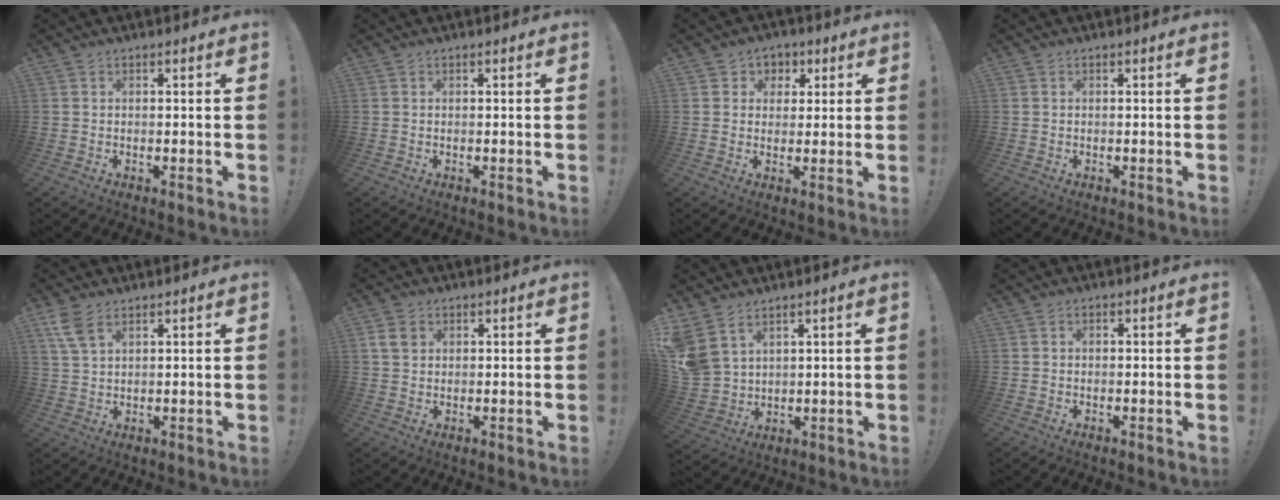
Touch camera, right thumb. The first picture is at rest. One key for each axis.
{"total": 0.0}
{"total": 4.9, "fx": 0.7, "fy": 4.8, "fz": 0.9, "tx": 0.002, "ty": -0.002, "tz": 0.012}
{"total": 0.0}
{"total": 6.4, "fx": 3.8, "fy": 2.9, "fz": 4.2, "tx": -0.080, "ty": -0.009, "tz": 0.074}
{"total": 4.9, "fx": 1.6, "fy": 3.6, "fz": 2.8, "tx": -0.049, "ty": 0.001, "tz": 0.032}
{"total": 8.1, "fx": 5.4, "fy": 4.8, "fz": 3.6, "tx": -0.080, "ty": -0.028, "tz": 0.113}
{"total": 0.7, "fx": -0.3, "fy": 0.6, "fz": 0.2, "tx": -0.007, "ty": 0.005, "tz": -0.005}